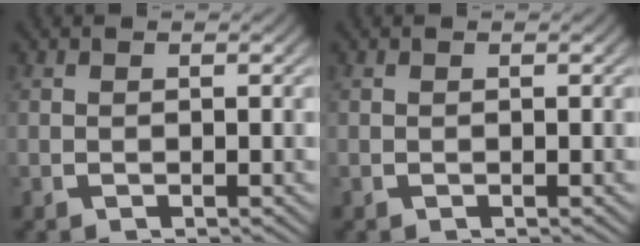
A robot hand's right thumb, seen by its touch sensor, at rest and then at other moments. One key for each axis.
{"total": 0.0}